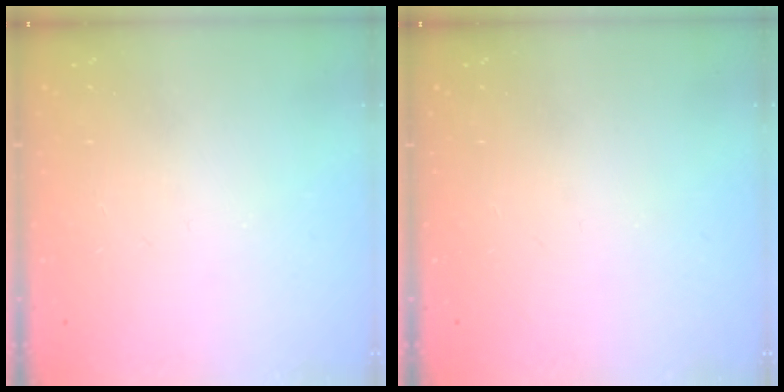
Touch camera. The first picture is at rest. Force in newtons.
{"total": 0.0}